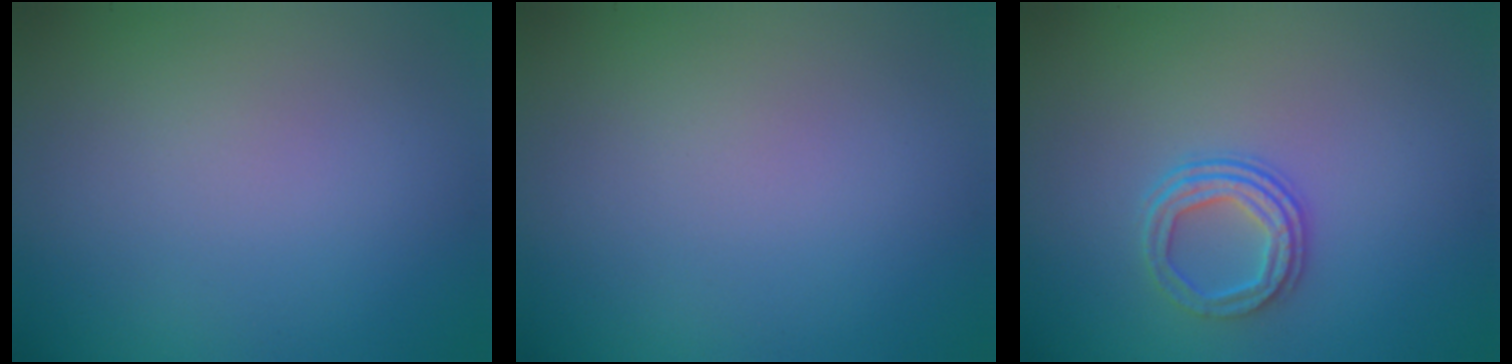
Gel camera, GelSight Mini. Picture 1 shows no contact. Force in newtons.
{"total": 0.0}
{"total": 2.8, "press": 2.3, "slide": 1.5}